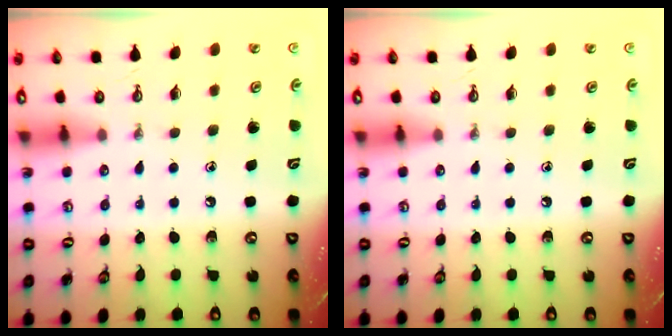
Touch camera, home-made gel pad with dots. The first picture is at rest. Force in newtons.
{"total": 0.0}